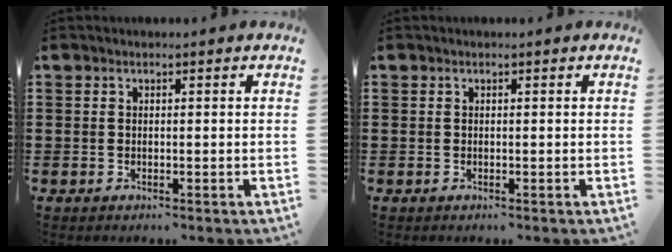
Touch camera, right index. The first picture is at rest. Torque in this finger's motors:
{"motor_torque": [0.55, 0.52, 0.00, 0.00]}